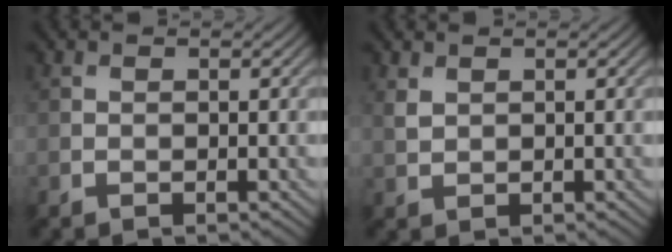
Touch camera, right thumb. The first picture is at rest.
{"total": 1.4, "force": [0.8, 0.8, 0.7], "torque": [-0.023, -0.002, 0.021]}